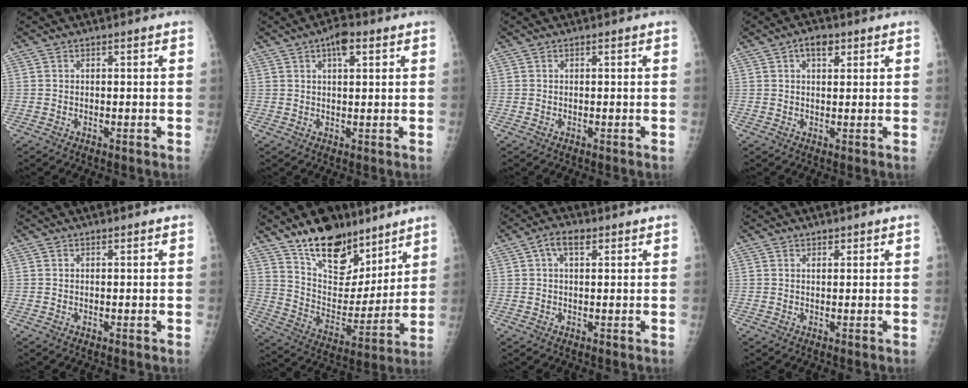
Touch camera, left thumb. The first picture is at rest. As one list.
[{"total": 4.4, "force": [2.1, 1.8, 3.4], "torque": [-0.044, -0.002, 0.030]}, {"total": 0.0}, {"total": 3.7, "force": [1.8, 2.1, 2.5], "torque": [-0.027, -0.002, 0.024]}, {"total": 0.0}, {"total": 18.9, "force": [13.6, 9.6, 9.0], "torque": [-0.090, -0.091, 0.230]}, {"total": 3.9, "force": [1.6, 2.0, 3.0], "torque": [-0.048, 0.007, 0.027]}, {"total": 1.1, "force": [0.8, 0.6, 0.5], "torque": [-0.001, -0.004, 0.009]}]